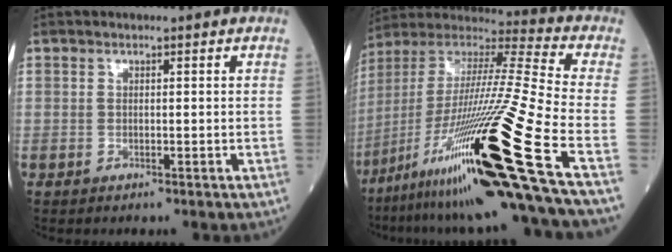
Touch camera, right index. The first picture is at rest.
{"total": 28.2, "force": [-14.0, -1.8, 24.4], "torque": [-0.438, -0.043, -0.253]}